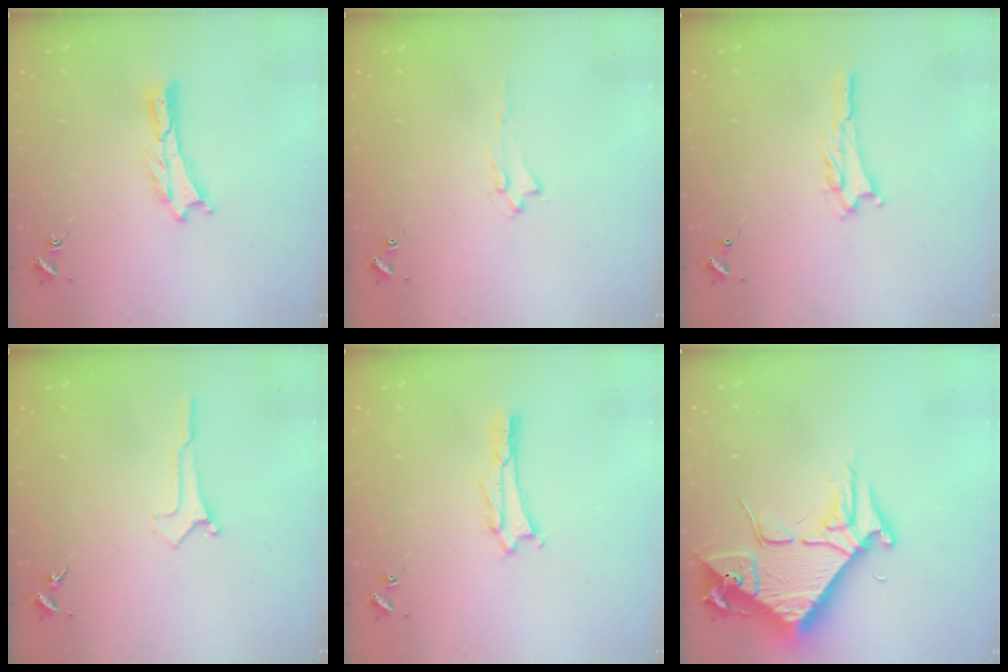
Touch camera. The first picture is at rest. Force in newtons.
{"total": 1.6, "press": 1.6, "slide": 0.2}
{"total": 1.5, "press": 1.5, "slide": 0.3}
{"total": 0.0}
{"total": 1.6, "press": 1.6, "slide": 0.2}
{"total": 9.8, "press": 9.8, "slide": 1.1}